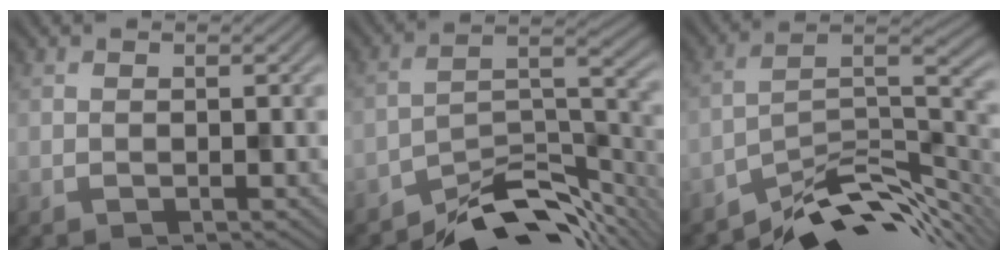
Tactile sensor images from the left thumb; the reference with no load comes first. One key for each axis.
{"total": 11.0, "fx": -9.0, "fy": 3.5, "fz": 5.3, "tx": -0.072, "ty": -0.005, "tz": -0.159}
{"total": 10.9, "fx": -8.1, "fy": 3.8, "fz": 6.3, "tx": -0.094, "ty": -0.001, "tz": -0.145}